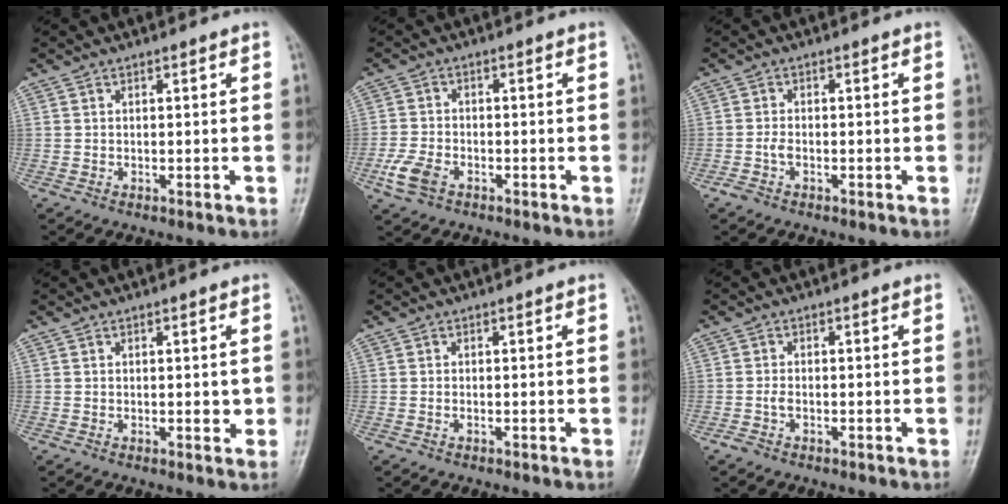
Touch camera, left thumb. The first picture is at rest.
{"total": 5.2, "force": [-2.8, 3.1, 3.1], "torque": [-0.076, 0.008, -0.057]}
{"total": 2.1, "force": [-1.2, 1.1, 1.4], "torque": [-0.040, 0.006, -0.026]}
{"total": 2.1, "force": [-0.1, 1.1, 1.8], "torque": [-0.012, -0.002, -0.003]}
{"total": 0.0}
{"total": 1.6, "force": [-0.9, 0.8, 1.1], "torque": [-0.031, 0.004, -0.021]}